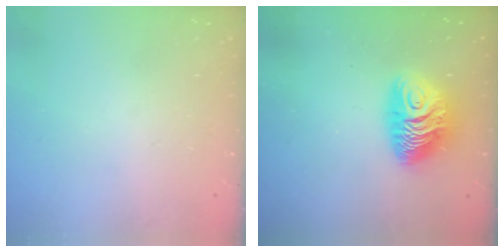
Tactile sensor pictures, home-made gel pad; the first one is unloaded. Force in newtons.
{"total": 10.2, "press": 10.2, "slide": 0.8}